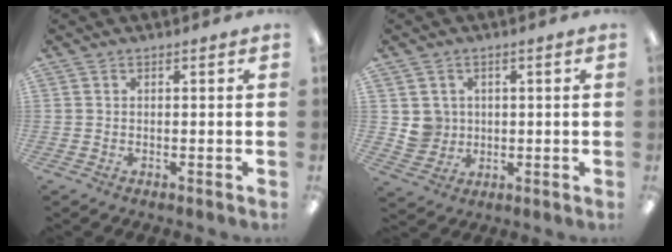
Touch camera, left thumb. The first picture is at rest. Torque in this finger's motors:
{"motor_torque": [-0.11, 0.22, -0.10, 0.09, 0.02]}